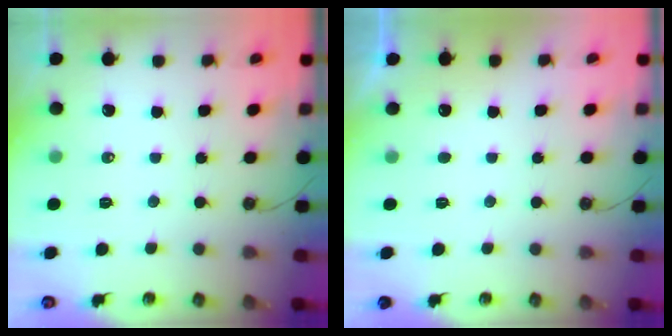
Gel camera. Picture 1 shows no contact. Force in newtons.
{"total": 0.0}